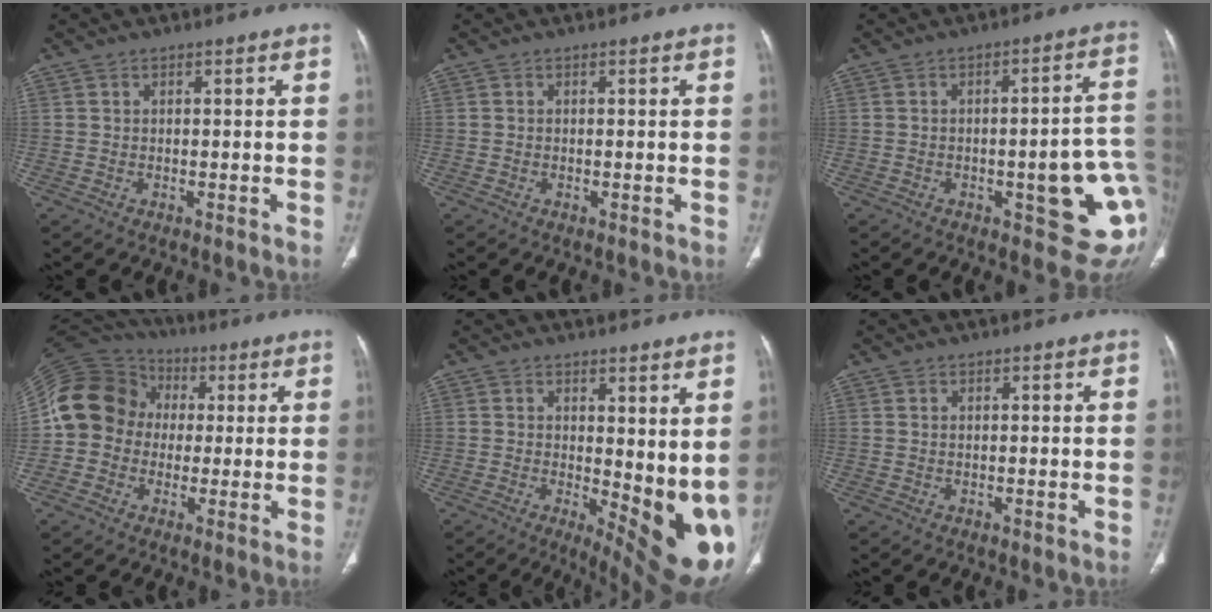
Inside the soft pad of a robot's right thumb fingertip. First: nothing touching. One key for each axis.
{"total": 0.0}
{"total": 16.8, "fx": -3.7, "fy": 5.1, "fz": 15.5, "tx": -0.145, "ty": 0.022, "tz": -0.028}
{"total": 15.5, "fx": 0.8, "fy": 13.6, "fz": 7.6, "tx": -0.144, "ty": 0.040, "tz": 0.006}
{"total": 12.1, "fx": 1.0, "fy": 4.8, "fz": 11.0, "tx": -0.131, "ty": -0.033, "tz": 0.025}
{"total": 0.0}